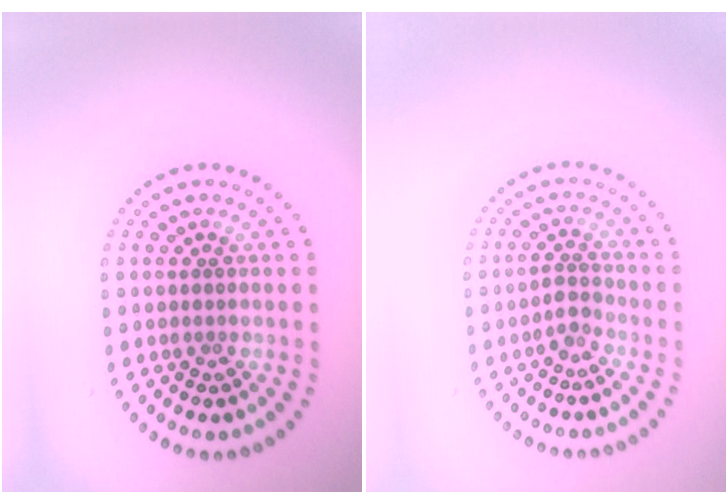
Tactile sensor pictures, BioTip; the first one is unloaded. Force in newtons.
{"total": 1.5, "press": 1.1, "slide": 1.0}